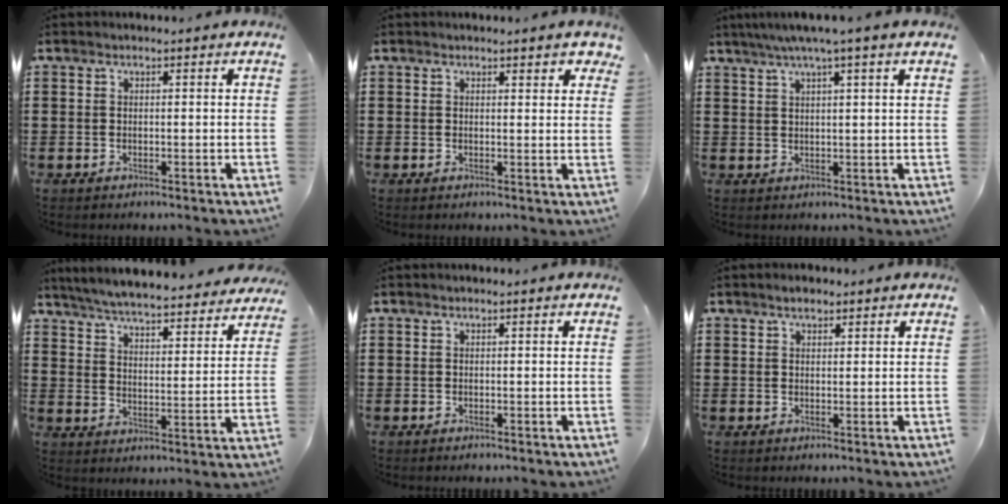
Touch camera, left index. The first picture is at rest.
{"total": 1.5, "force": [1.3, 0.4, 0.6], "torque": [-0.007, 0.002, 0.023]}
{"total": 3.2, "force": [2.0, -0.5, 2.4], "torque": [-0.050, 0.003, 0.034]}
{"total": 5.6, "force": [5.4, -0.3, 1.1], "torque": [-0.050, -0.042, 0.091]}
{"total": 0.0}
{"total": 1.6, "force": [1.2, 0.7, 0.8], "torque": [-0.018, 0.005, 0.022]}